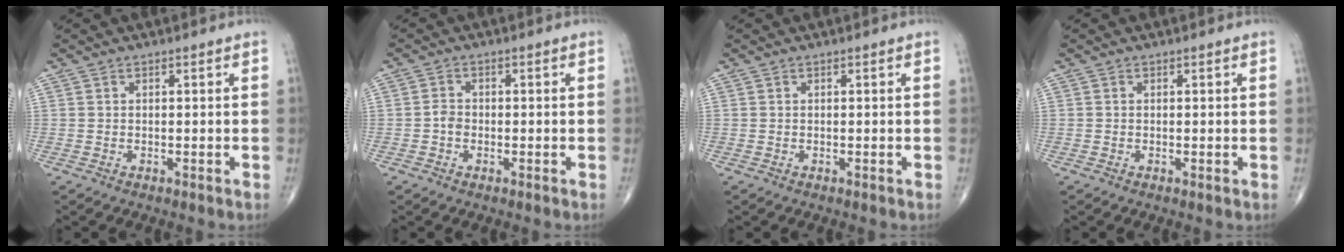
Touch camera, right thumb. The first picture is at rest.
{"total": 2.0, "force": [-0.6, 1.6, 1.1], "torque": [-0.011, 0.008, -0.014]}
{"total": 0.0}
{"total": 0.0}